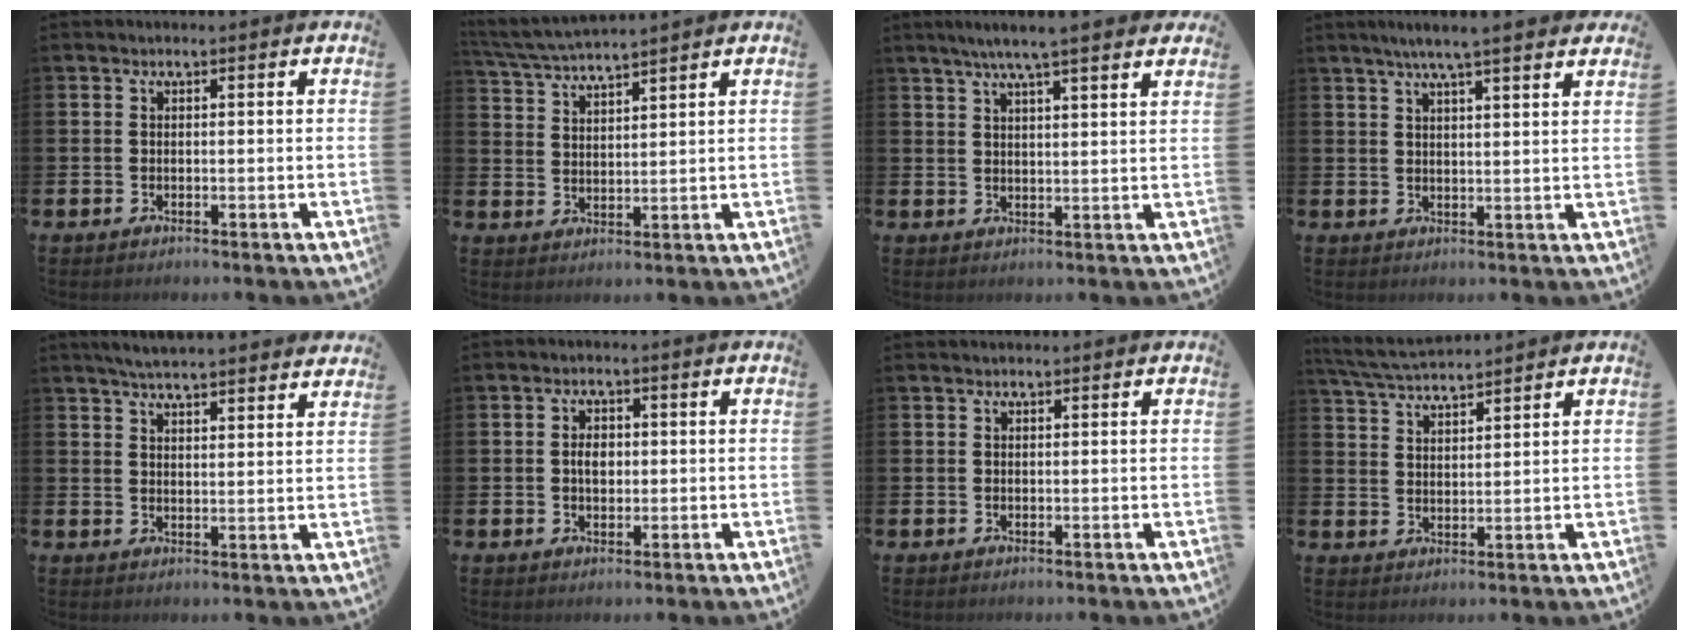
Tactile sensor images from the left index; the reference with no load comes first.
{"total": 4.4, "force": [4.3, -0.2, 0.7], "torque": [-0.029, -0.024, 0.075]}
{"total": 5.6, "force": [5.0, -0.1, 2.6], "torque": [-0.060, -0.014, 0.088]}
{"total": 5.2, "force": [4.7, -0.2, 2.3], "torque": [-0.047, -0.014, 0.081]}
{"total": 5.1, "force": [5.0, 0.1, 0.9], "torque": [-0.028, -0.026, 0.090]}
{"total": 2.6, "force": [0.2, 1.8, 1.9], "torque": [-0.008, -0.004, -0.004]}
{"total": 0.6, "force": [0.6, 0.1, 0.1], "torque": [0.013, -0.005, 0.008]}
{"total": 5.0, "force": [4.9, 0.3, 1.0], "torque": [-0.036, -0.024, 0.088]}